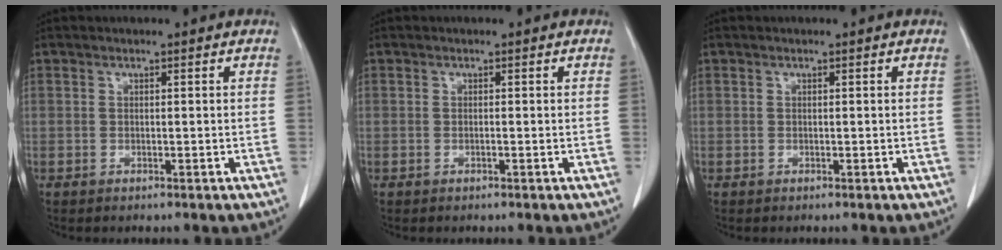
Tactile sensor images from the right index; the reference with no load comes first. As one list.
[{"total": 0.0}, {"total": 0.0}]